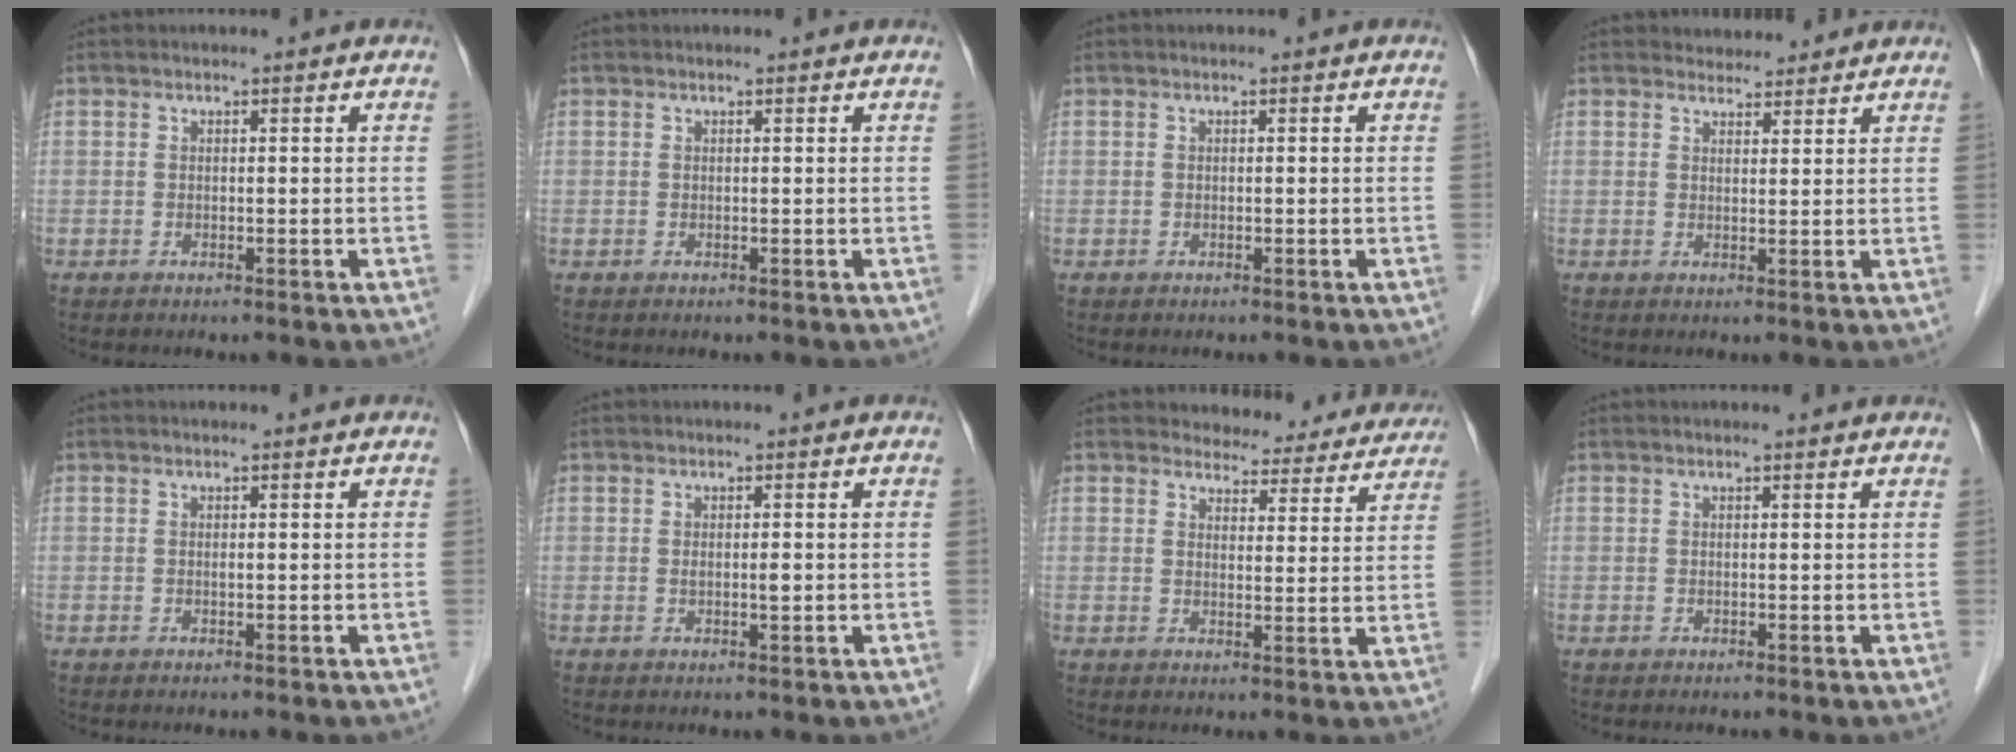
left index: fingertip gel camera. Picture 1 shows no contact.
{"total": 0.6, "force": [0.5, 0.0, 0.1], "torque": [-0.004, 0.003, 0.006]}
{"total": 0.0}
{"total": 3.6, "force": [3.4, 1.1, 0.0], "torque": [0.000, 0.009, 0.047]}
{"total": 0.0}
{"total": 1.0, "force": [0.1, 0.2, 1.0], "torque": [-0.019, -0.002, 0.002]}
{"total": 12.9, "force": [12.2, 3.9, 1.6], "torque": [0.015, -0.016, 0.124]}
{"total": 1.3, "force": [1.3, 0.1, 0.1], "torque": [-0.013, 0.004, 0.013]}